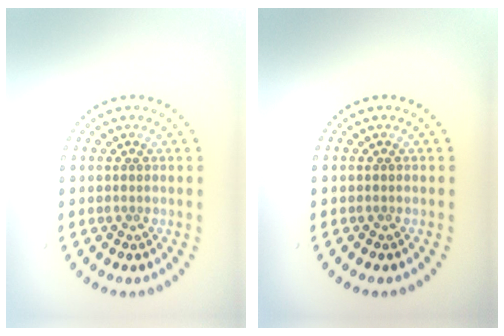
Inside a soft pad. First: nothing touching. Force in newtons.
{"total": 0.0}